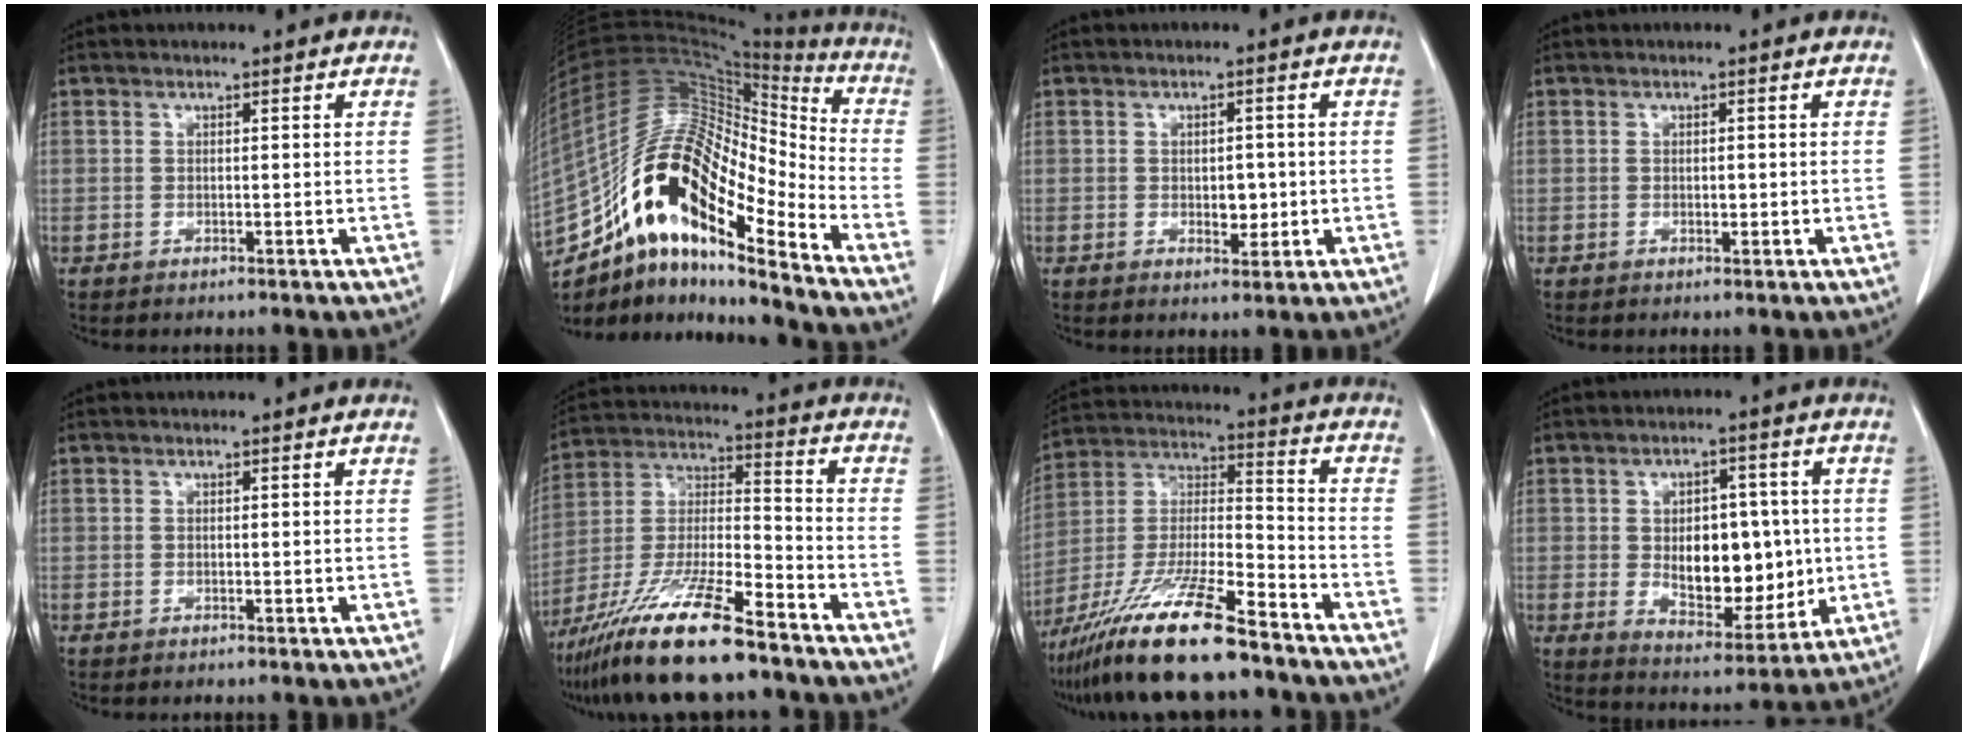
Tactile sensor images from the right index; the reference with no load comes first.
{"total": 23.5, "force": [-14.8, 6.4, 17.1], "torque": [-0.348, 0.030, -0.260]}
{"total": 3.2, "force": [-0.3, 1.9, 2.6], "torque": [-0.032, 0.002, 0.004]}
{"total": 1.1, "force": [0.0, 0.6, 0.9], "torque": [-0.011, 0.001, 0.003]}
{"total": 0.0}
{"total": 17.9, "force": [-13.1, 2.0, 12.0], "torque": [-0.260, -0.030, -0.243]}
{"total": 19.1, "force": [-14.3, 2.0, 12.5], "torque": [-0.273, -0.030, -0.262]}
{"total": 12.8, "force": [-0.1, 7.0, 10.7], "torque": [-0.162, 0.007, 0.016]}